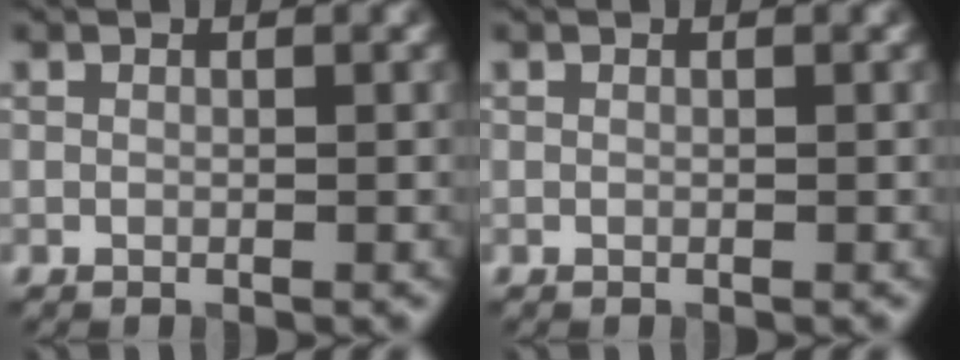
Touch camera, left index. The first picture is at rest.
{"total": 0.0}